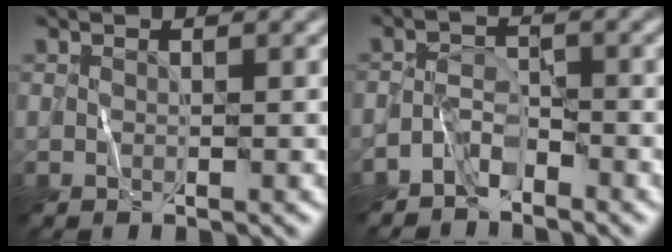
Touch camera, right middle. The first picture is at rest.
{"total": 2.4, "force": [-2.0, 1.1, 0.8], "torque": [-0.015, 0.012, -0.044]}